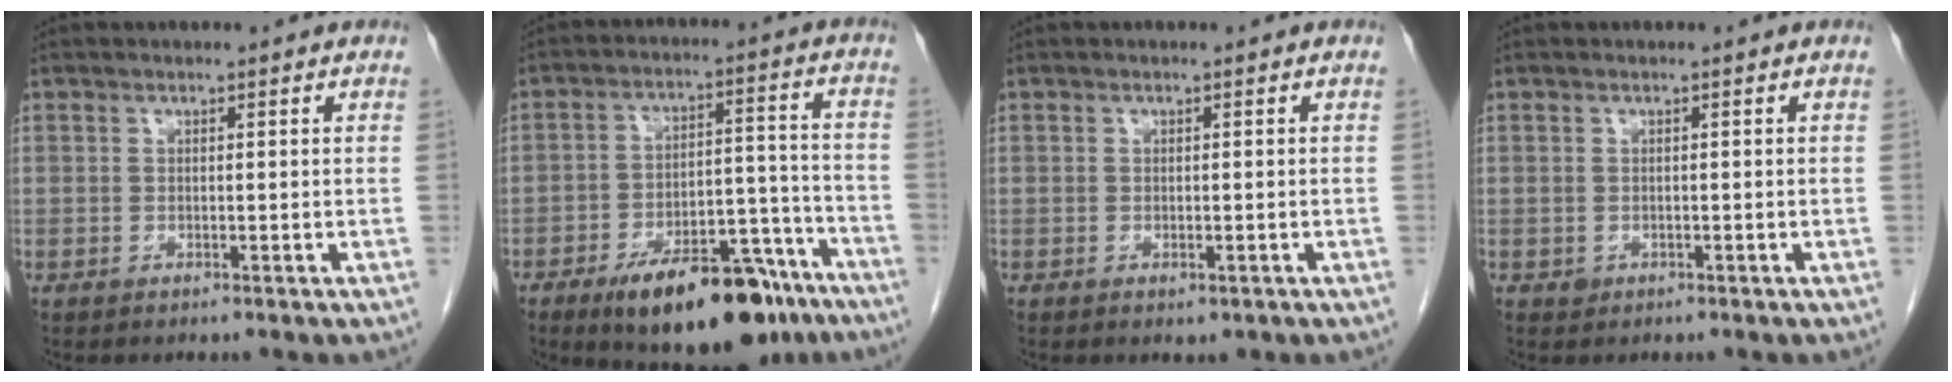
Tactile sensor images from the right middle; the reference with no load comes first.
{"total": 19.0, "force": [-13.4, 5.9, 12.1], "torque": [-0.139, 0.022, -0.205]}
{"total": 1.2, "force": [-0.5, 0.6, 0.9], "torque": [-0.011, -0.002, -0.001]}
{"total": 0.6, "force": [-0.2, 0.6, 0.1], "torque": [-0.002, 0.002, -0.002]}